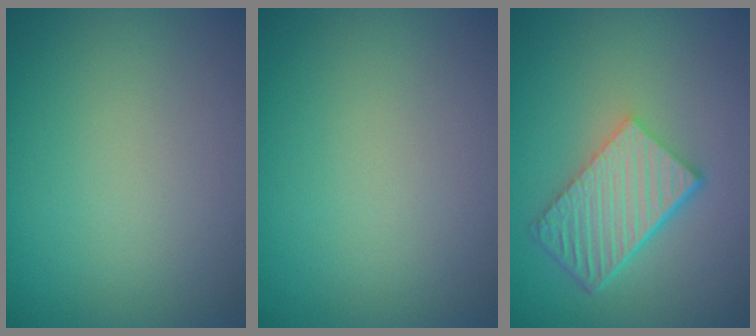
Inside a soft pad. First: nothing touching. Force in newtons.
{"total": 0.0}
{"total": 6.1, "press": 4.2, "slide": 4.4}